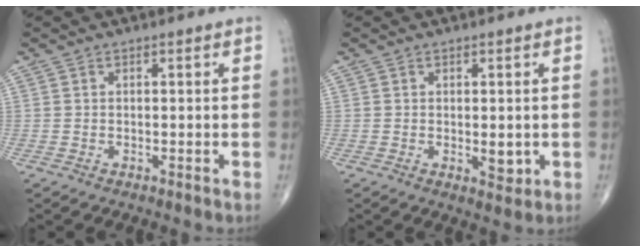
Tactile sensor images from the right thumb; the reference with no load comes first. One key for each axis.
{"total": 2.7, "fx": 0.1, "fy": 1.3, "fz": 2.3, "tx": -0.028, "ty": -0.009, "tz": 0.006}